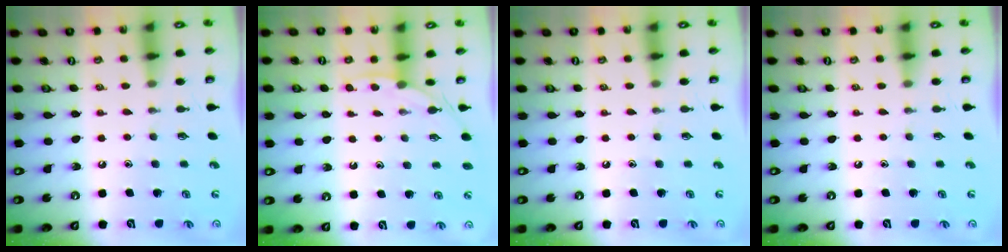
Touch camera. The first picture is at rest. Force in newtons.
{"total": 2.9, "press": 2.9, "slide": 0.4}
{"total": 0.0}
{"total": 0.0}